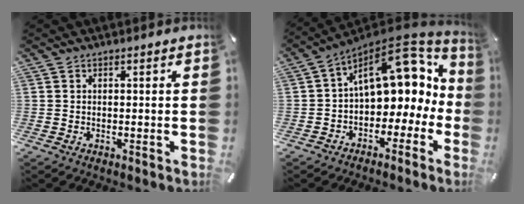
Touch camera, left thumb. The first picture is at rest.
{"total": 17.5, "force": [5.8, 11.1, 12.2], "torque": [-0.159, -0.041, 0.106]}